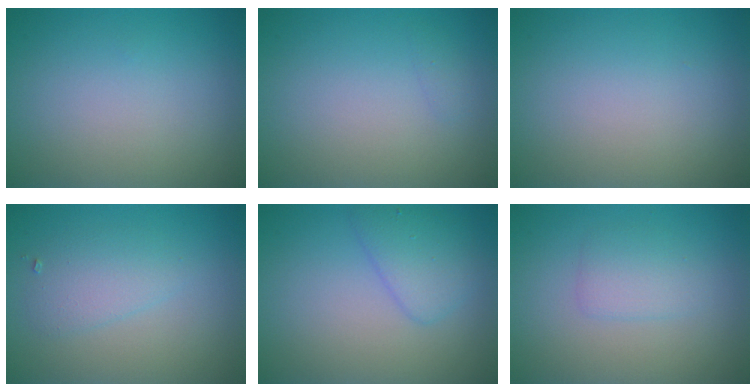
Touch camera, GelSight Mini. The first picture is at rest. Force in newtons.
{"total": 0.5, "press": 0.5, "slide": 0.0}
{"total": 0.0}
{"total": 2.2, "press": 2.2, "slide": 0.1}
{"total": 2.8, "press": 2.8, "slide": 0.1}
{"total": 1.9, "press": 1.9, "slide": 0.1}